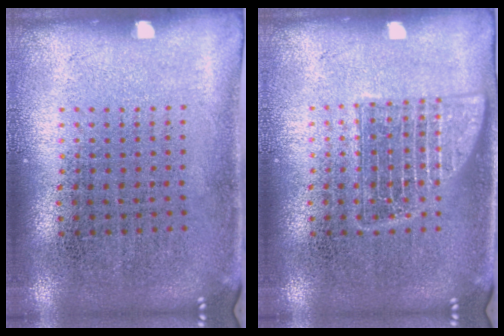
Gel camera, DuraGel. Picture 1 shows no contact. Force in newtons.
{"total": 2.5, "press": 2.5, "slide": 0.4}